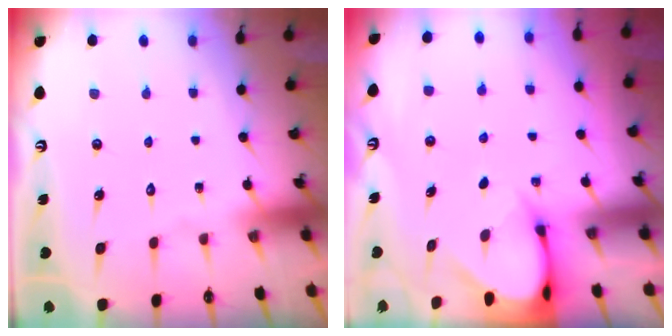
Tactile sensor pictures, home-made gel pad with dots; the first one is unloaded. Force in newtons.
{"total": 3.5, "press": 3.5, "slide": 0.2}